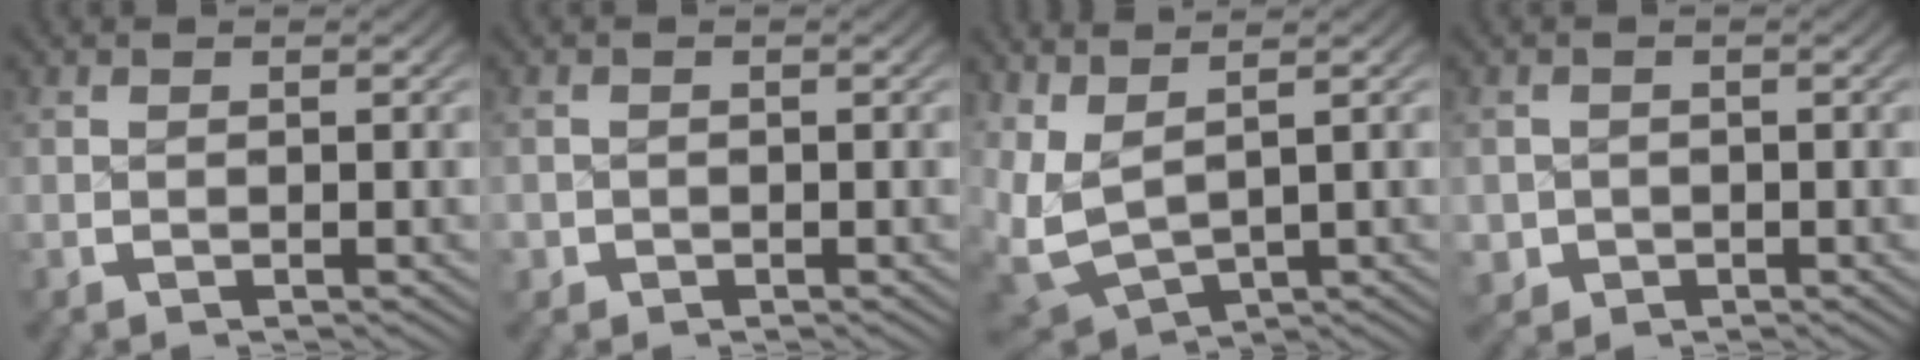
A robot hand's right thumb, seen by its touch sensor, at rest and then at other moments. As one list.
[{"total": 1.3, "force": [-0.6, 1.1, 0.1], "torque": [-0.004, -0.006, -0.010]}, {"total": 7.8, "force": [0.5, 5.7, 5.3], "torque": [-0.150, -0.045, 0.037]}, {"total": 3.4, "force": [-1.3, 3.0, 0.9], "torque": [-0.025, -0.023, -0.013]}]